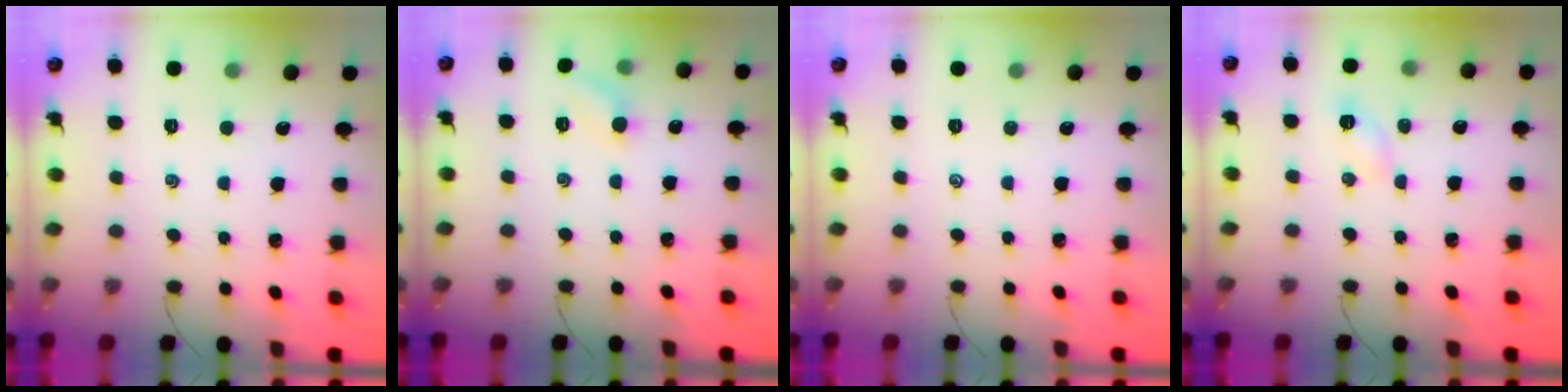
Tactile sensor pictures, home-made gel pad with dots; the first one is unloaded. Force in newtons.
{"total": 6.9, "press": 6.7, "slide": 1.6}
{"total": 0.0}
{"total": 4.2, "press": 4.0, "slide": 1.1}